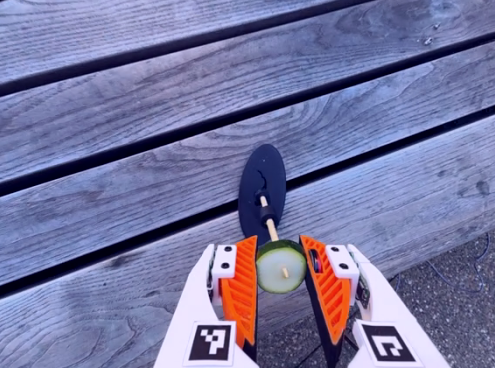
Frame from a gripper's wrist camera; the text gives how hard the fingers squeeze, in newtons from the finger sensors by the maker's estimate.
{"total": 10.3, "left": 10.6, "right": 10.1}